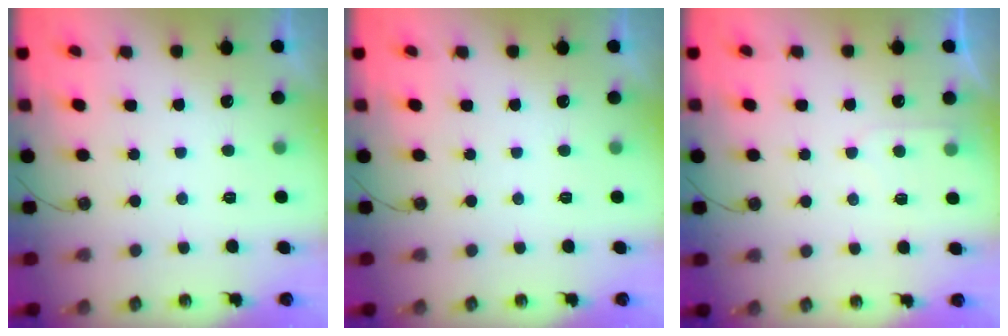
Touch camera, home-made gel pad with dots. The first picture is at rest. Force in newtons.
{"total": 0.0}
{"total": 5.1, "press": 5.1, "slide": 0.6}